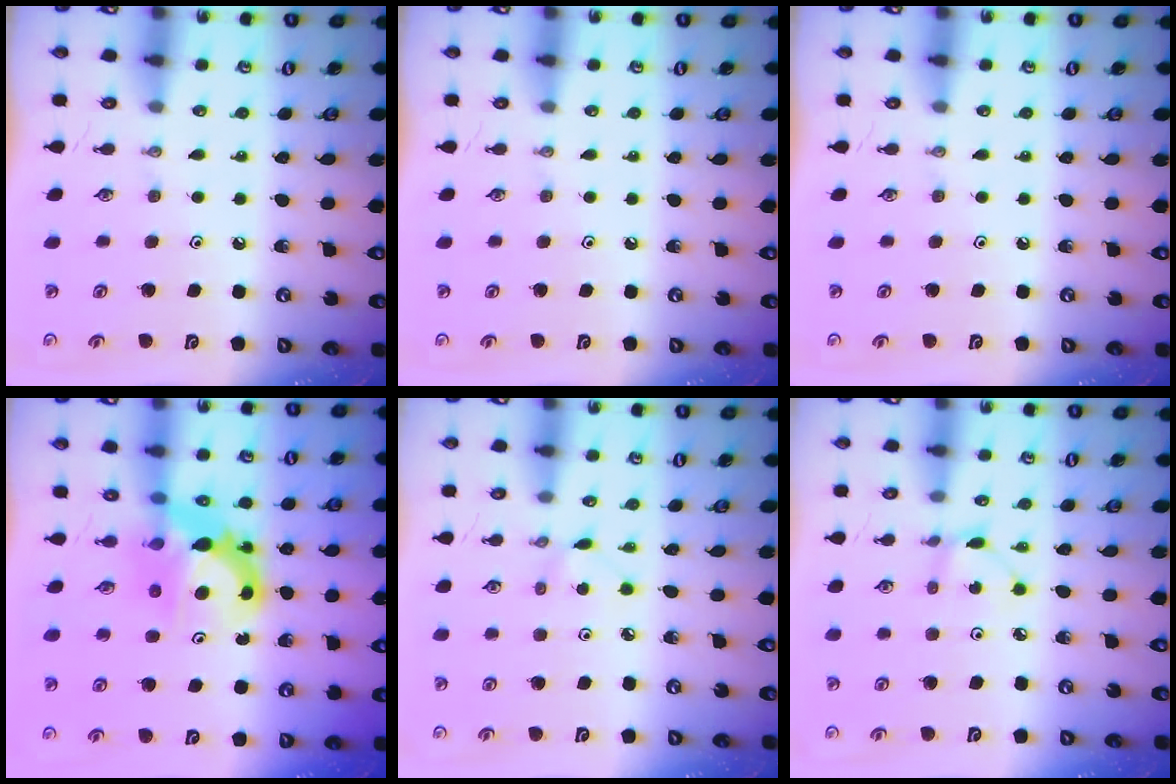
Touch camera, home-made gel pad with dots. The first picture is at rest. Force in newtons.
{"total": 0.0}
{"total": 0.0}
{"total": 8.9, "press": 8.8, "slide": 0.6}
{"total": 2.9, "press": 2.9, "slide": 0.3}
{"total": 1.8, "press": 1.8, "slide": 0.3}